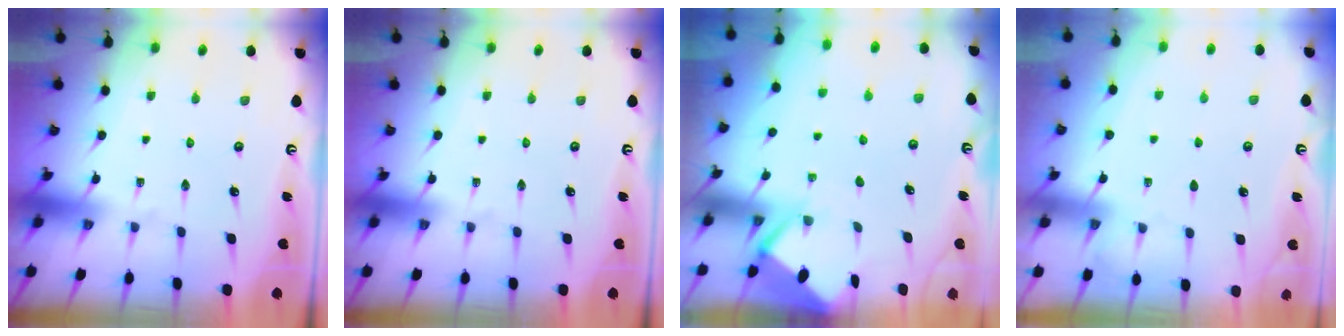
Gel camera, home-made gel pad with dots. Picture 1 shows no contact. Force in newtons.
{"total": 0.0}
{"total": 2.6, "press": 2.6, "slide": 0.3}
{"total": 3.4, "press": 3.4, "slide": 0.4}